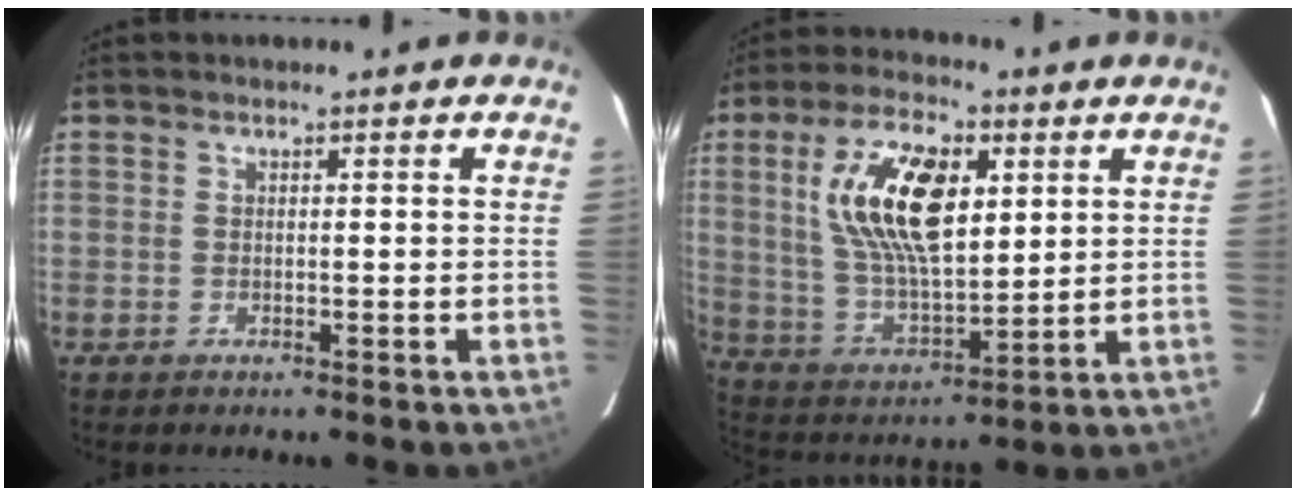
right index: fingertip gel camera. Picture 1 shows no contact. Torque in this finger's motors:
{"motor_torque": [1.59, 0.55, 1.05, 0.21]}